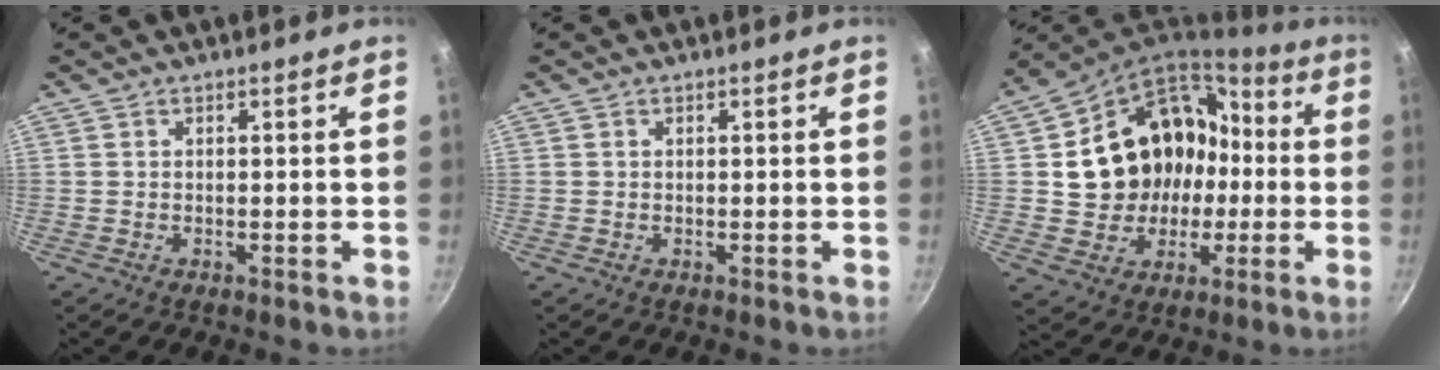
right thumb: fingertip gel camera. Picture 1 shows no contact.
{"total": 0.0}
{"total": 21.2, "force": [-0.3, 17.8, 11.6], "torque": [-0.169, 0.057, 0.015]}